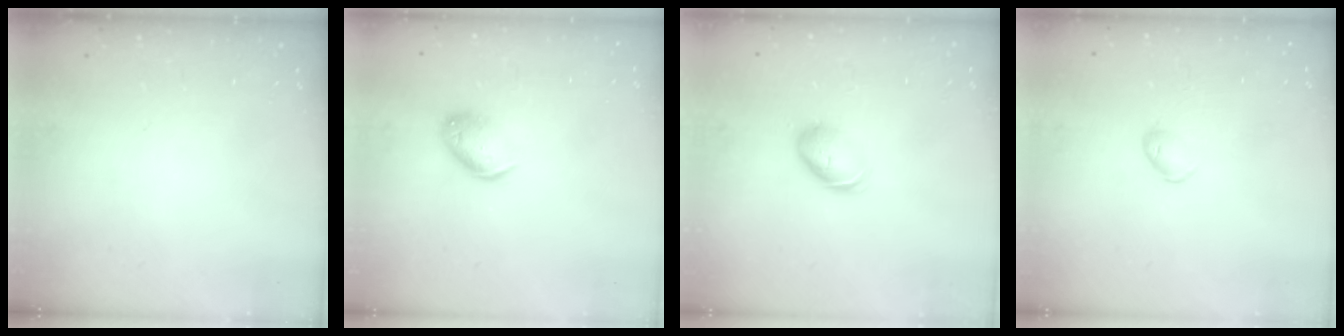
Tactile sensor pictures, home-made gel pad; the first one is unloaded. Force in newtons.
{"total": 9.7, "press": 9.6, "slide": 1.2}
{"total": 6.6, "press": 6.6, "slide": 0.7}
{"total": 4.8, "press": 4.8, "slide": 0.7}